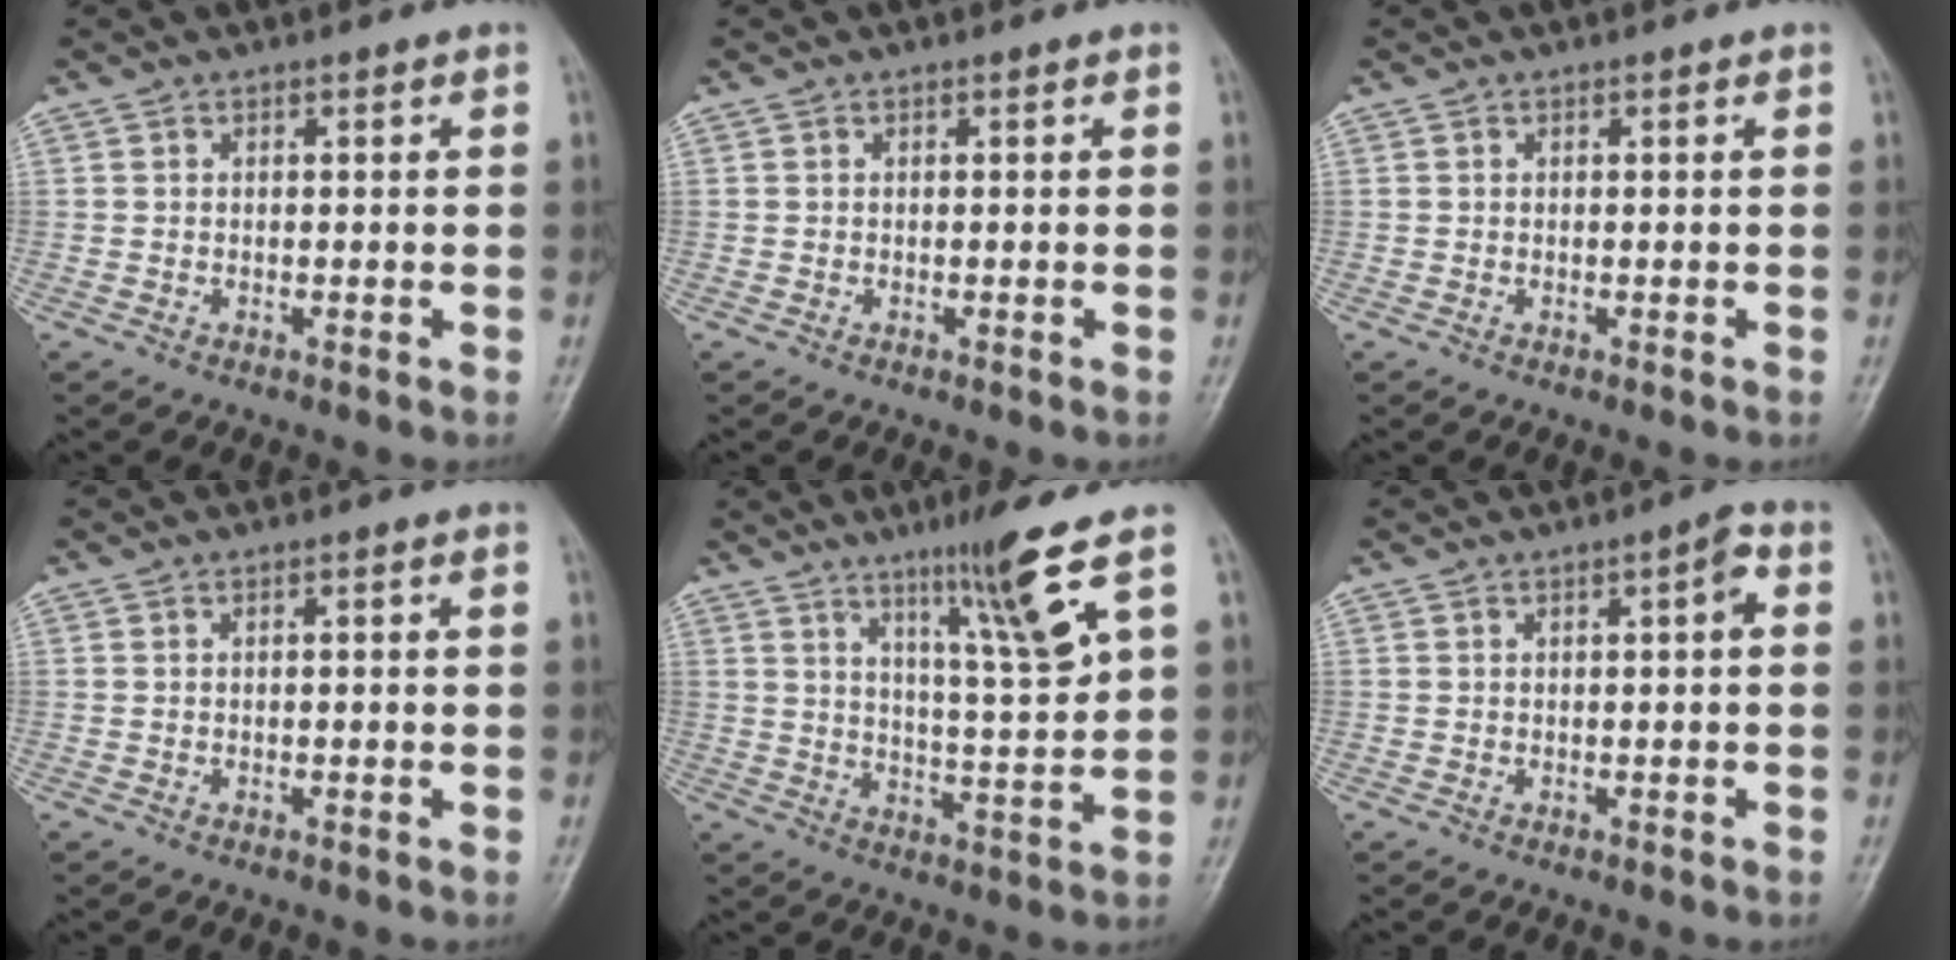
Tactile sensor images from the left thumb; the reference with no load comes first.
{"total": 0.0}
{"total": 0.0}
{"total": 1.0, "force": [-0.1, 0.2, 1.0], "torque": [-0.019, 0.008, 0.001]}
{"total": 11.2, "force": [6.1, -0.1, 9.4], "torque": [-0.157, -0.041, 0.106]}
{"total": 2.5, "force": [0.4, 0.6, 2.4], "torque": [-0.037, 0.007, 0.002]}